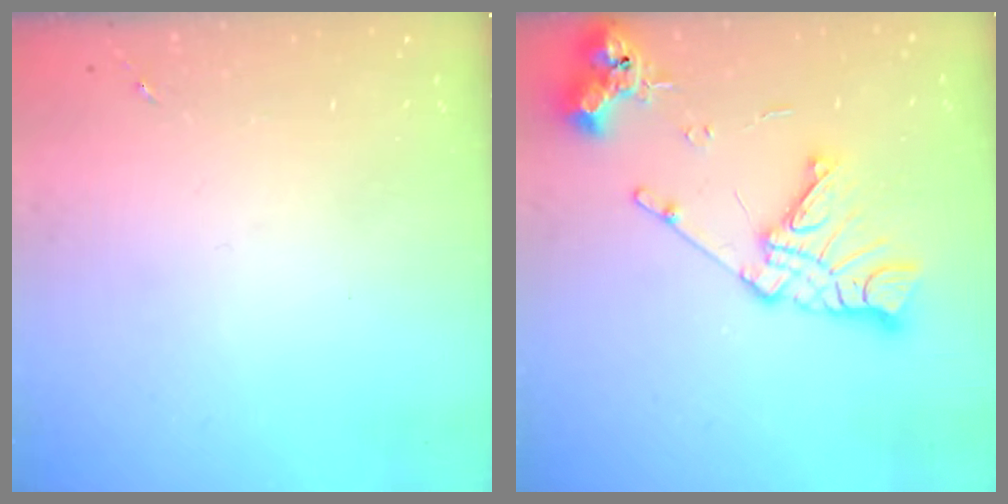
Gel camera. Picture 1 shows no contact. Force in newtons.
{"total": 15.5, "press": 15.4, "slide": 1.9}